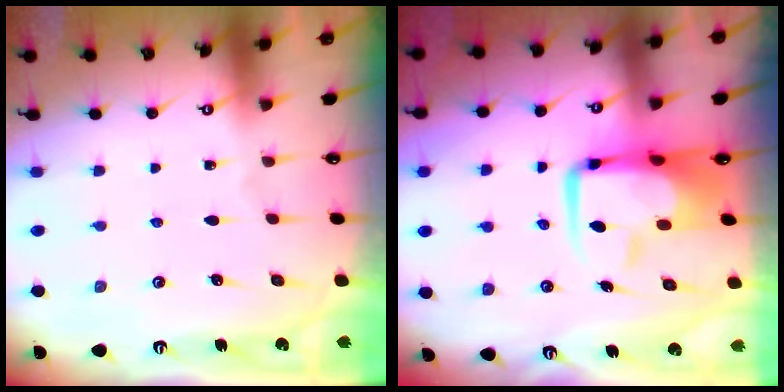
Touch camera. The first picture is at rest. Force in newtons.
{"total": 9.7, "press": 9.6, "slide": 1.5}